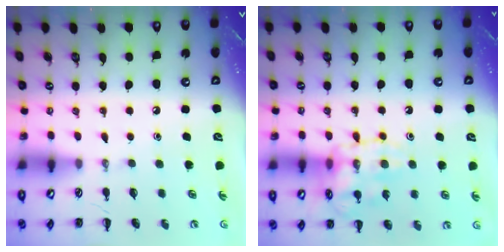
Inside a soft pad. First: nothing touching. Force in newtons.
{"total": 14.2, "press": 14.2, "slide": 1.2}